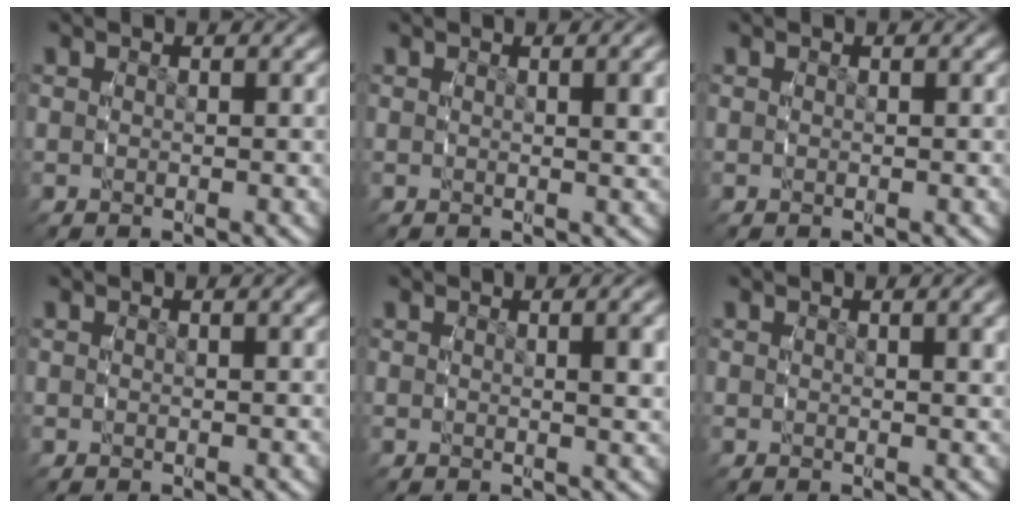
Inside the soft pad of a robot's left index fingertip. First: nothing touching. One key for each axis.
{"total": 1.4, "fx": 0.4, "fy": 0.0, "fz": 1.4, "tx": -0.017, "ty": -0.001, "tz": 0.006}
{"total": 0.0}
{"total": 0.0}
{"total": 1.7, "fx": 0.3, "fy": 0.0, "fz": 1.7, "tx": -0.023, "ty": -0.002, "tz": 0.007}
{"total": 0.9, "fx": 0.3, "fy": 0.0, "fz": 0.9, "tx": -0.011, "ty": -0.001, "tz": 0.006}